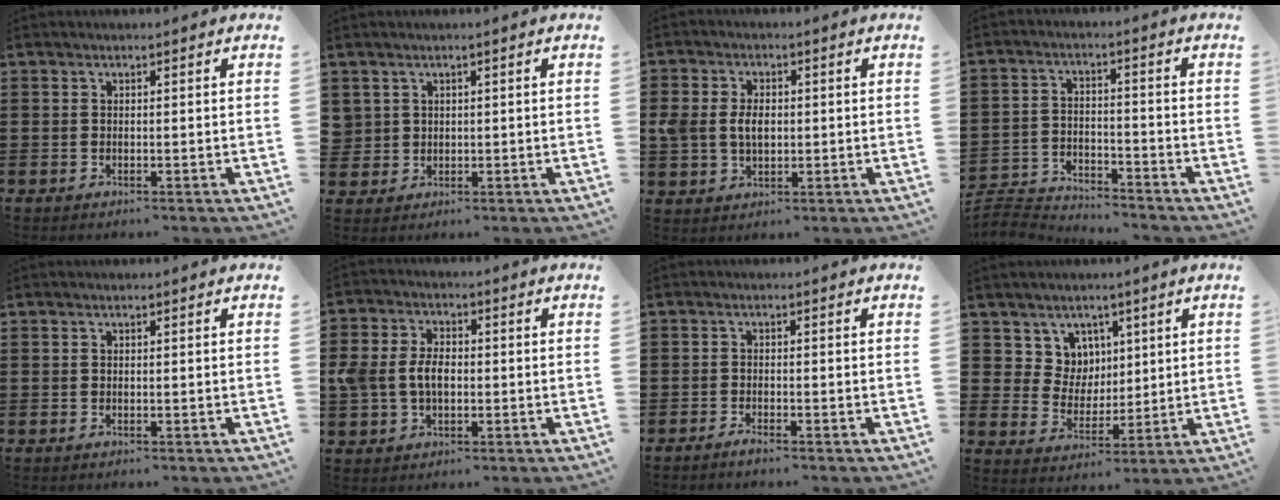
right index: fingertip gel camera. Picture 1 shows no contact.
{"total": 2.1, "force": [0.8, 1.9, 0.2], "torque": [-0.013, 0.011, 0.015]}
{"total": 4.8, "force": [0.2, 3.4, 3.4], "torque": [-0.086, 0.007, -0.002]}
{"total": 4.4, "force": [-4.3, 0.6, 0.3], "torque": [-0.024, 0.002, -0.094]}
{"total": 0.0}
{"total": 5.7, "force": [-0.4, 4.0, 4.1], "torque": [-0.112, 0.002, -0.016]}
{"total": 1.1, "force": [-1.1, 0.0, 0.3], "torque": [-0.008, -0.002, -0.021]}
{"total": 6.2, "force": [3.4, 5.2, 0.5], "torque": [-0.044, 0.000, 0.067]}